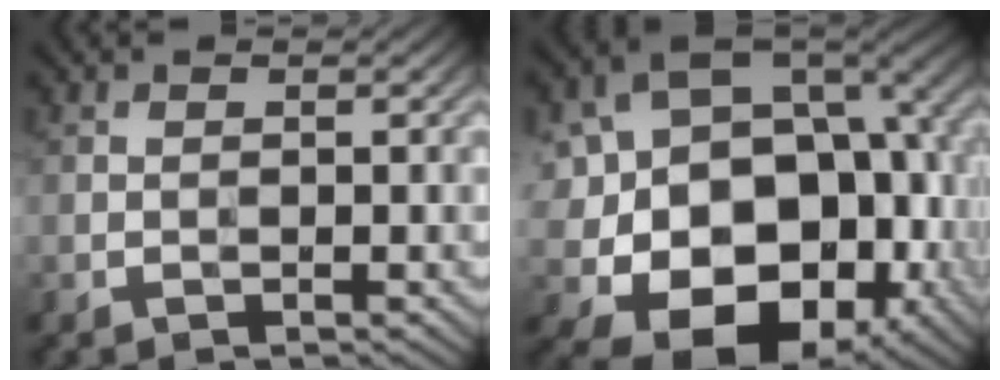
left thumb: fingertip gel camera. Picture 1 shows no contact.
{"total": 20.9, "force": [-5.3, 15.2, 13.5], "torque": [-0.248, -0.037, -0.053]}